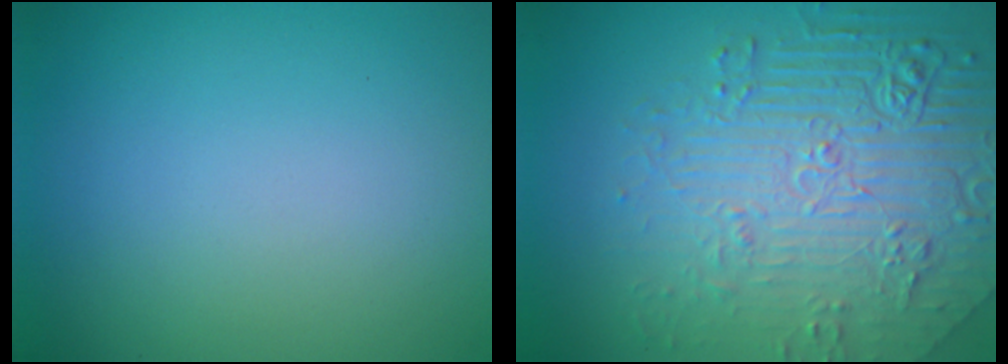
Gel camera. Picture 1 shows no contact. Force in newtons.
{"total": 8.8, "press": 6.1, "slide": 6.3}